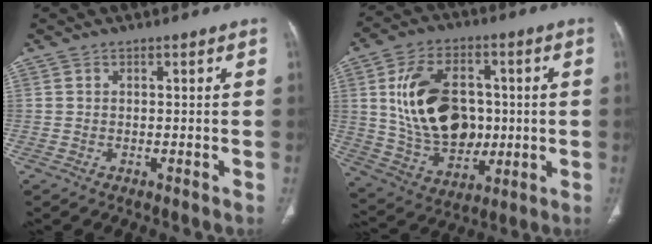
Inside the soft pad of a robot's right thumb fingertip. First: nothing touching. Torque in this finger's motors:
{"motor_torque": [-0.74, 1.47, 1.40, 0.71, 0.19]}